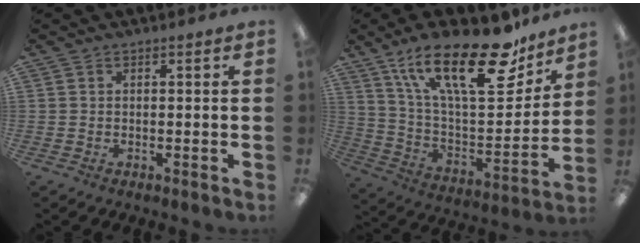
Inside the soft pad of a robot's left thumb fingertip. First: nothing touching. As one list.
[{"total": 26.6, "force": [16.9, 9.9, 18.0], "torque": [-0.279, -0.094, 0.287]}]